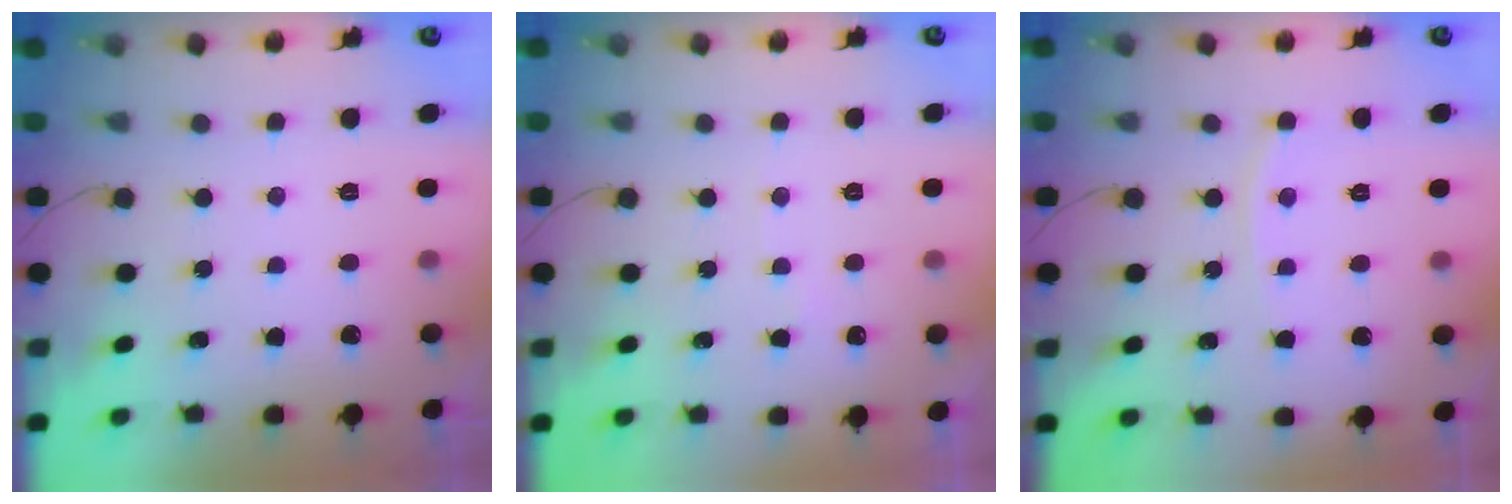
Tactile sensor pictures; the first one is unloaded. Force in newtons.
{"total": 2.4, "press": 2.3, "slide": 0.3}
{"total": 4.0, "press": 4.0, "slide": 0.5}